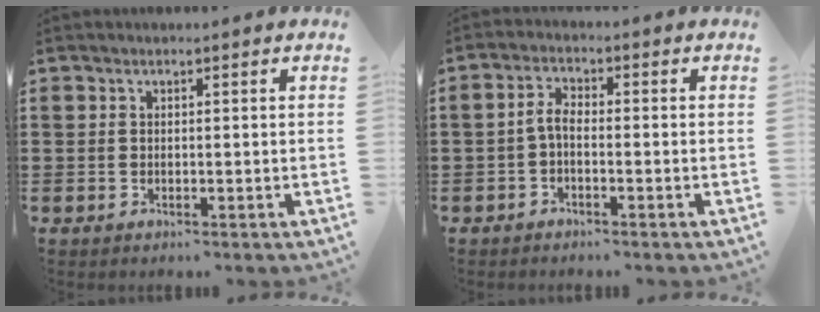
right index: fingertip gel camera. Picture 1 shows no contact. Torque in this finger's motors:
{"motor_torque": [0.70, -0.58, 0.28, 0.09]}